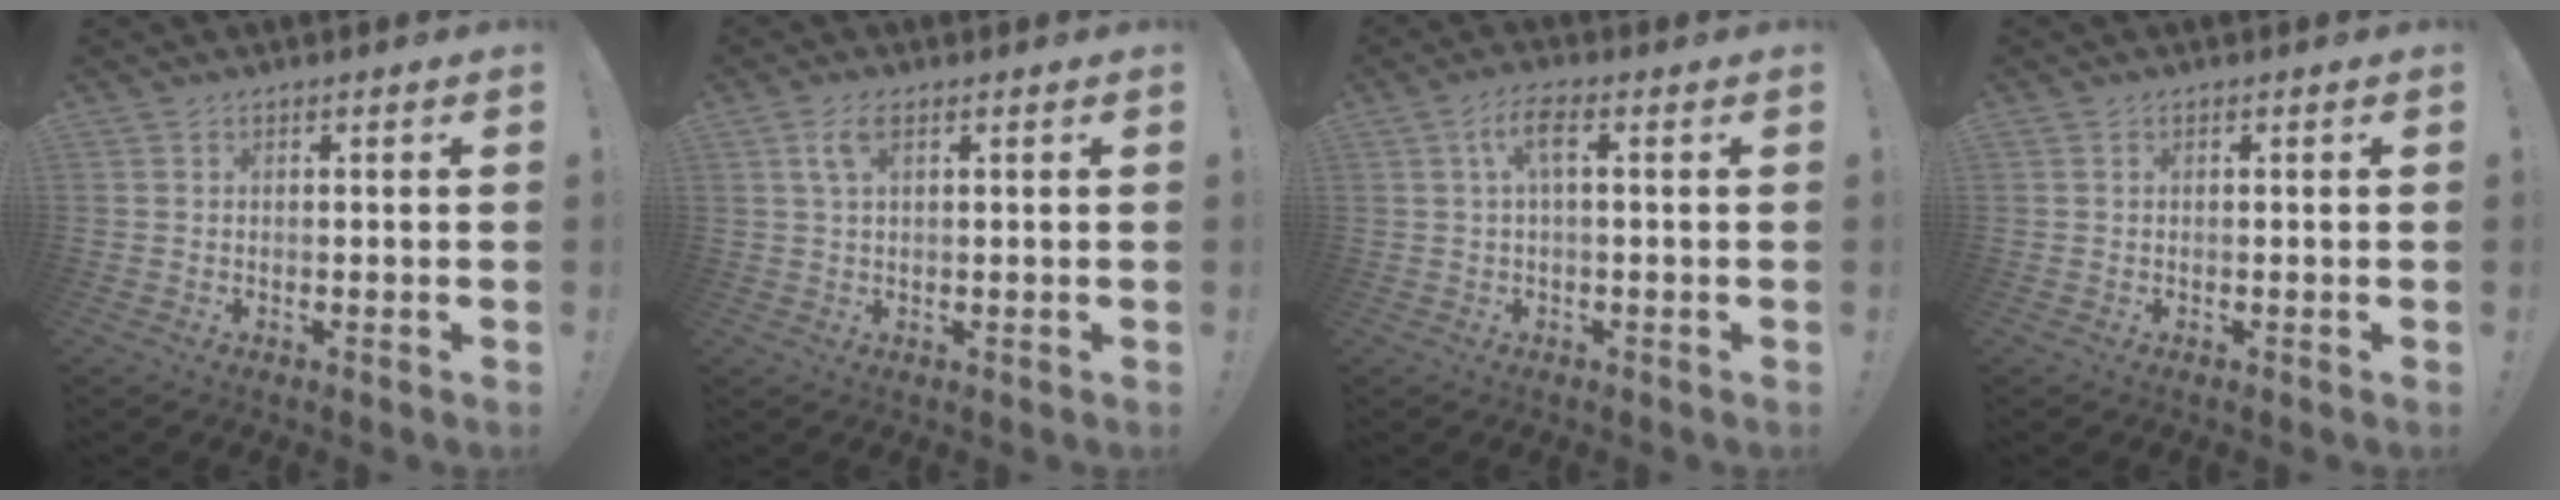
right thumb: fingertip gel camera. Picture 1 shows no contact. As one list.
[{"total": 4.3, "force": [1.7, 1.9, 3.5], "torque": [-0.066, 0.003, 0.031]}, {"total": 5.5, "force": [1.3, 1.3, 5.2], "torque": [-0.103, 0.005, 0.021]}, {"total": 0.0}]